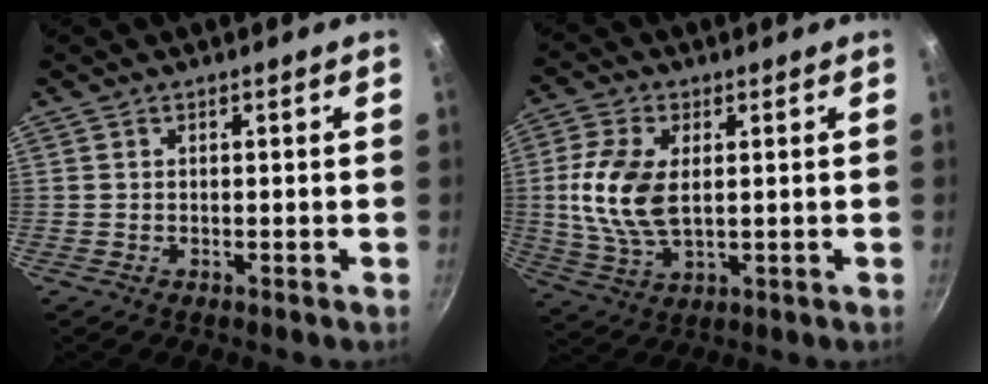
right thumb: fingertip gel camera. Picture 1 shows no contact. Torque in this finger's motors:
{"motor_torque": [0.47, 0.00, 0.75, -0.56, 0.29]}